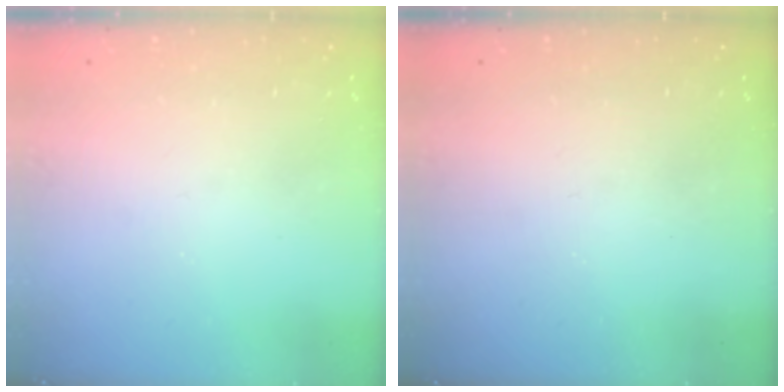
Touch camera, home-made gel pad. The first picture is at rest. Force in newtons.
{"total": 0.0}